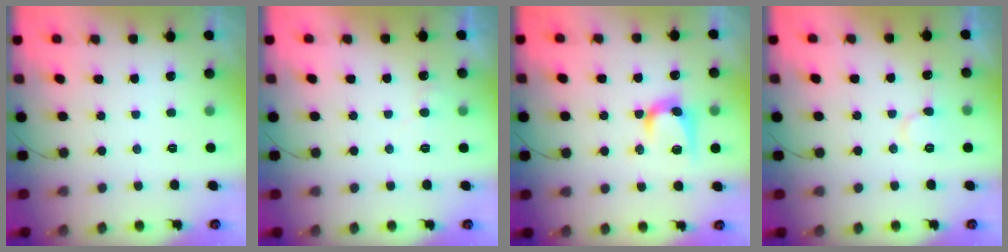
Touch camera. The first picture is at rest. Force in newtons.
{"total": 4.7, "press": 4.7, "slide": 0.4}
{"total": 10.3, "press": 10.3, "slide": 0.6}
{"total": 8.6, "press": 8.6, "slide": 0.5}